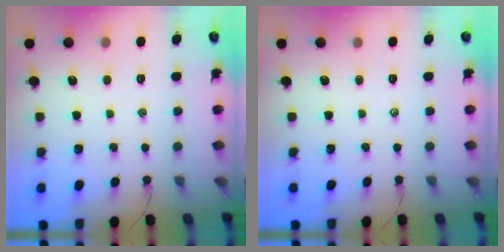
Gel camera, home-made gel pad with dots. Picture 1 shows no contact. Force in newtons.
{"total": 0.0}